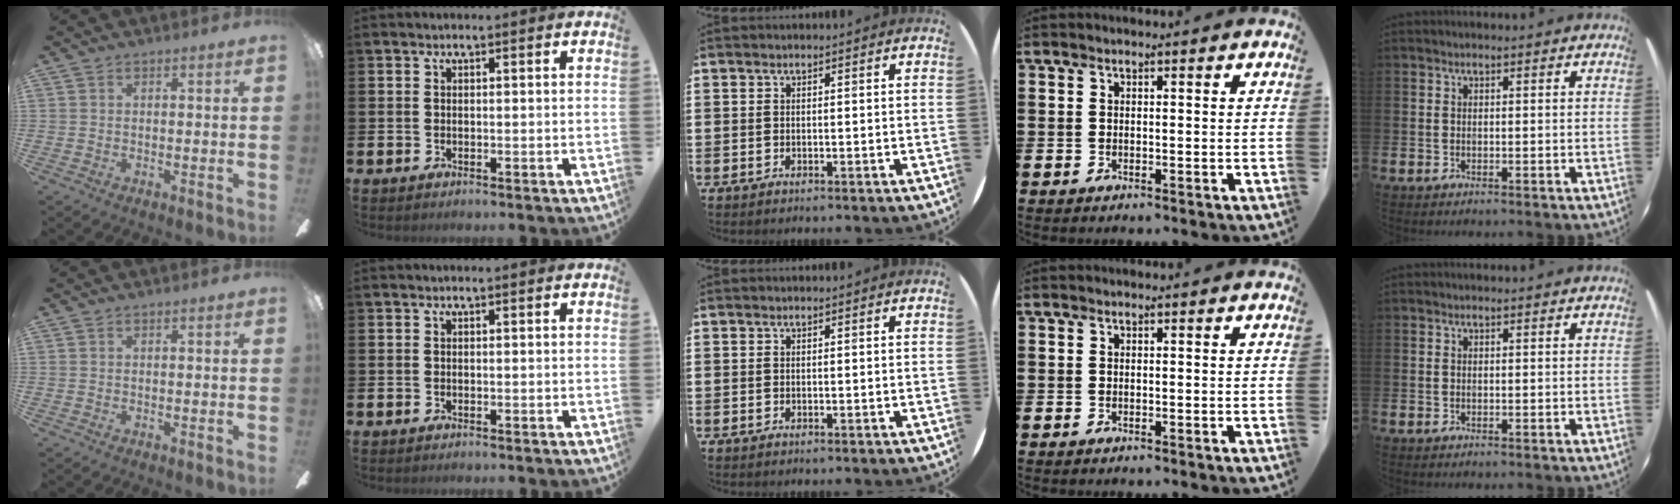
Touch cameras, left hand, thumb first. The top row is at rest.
{}